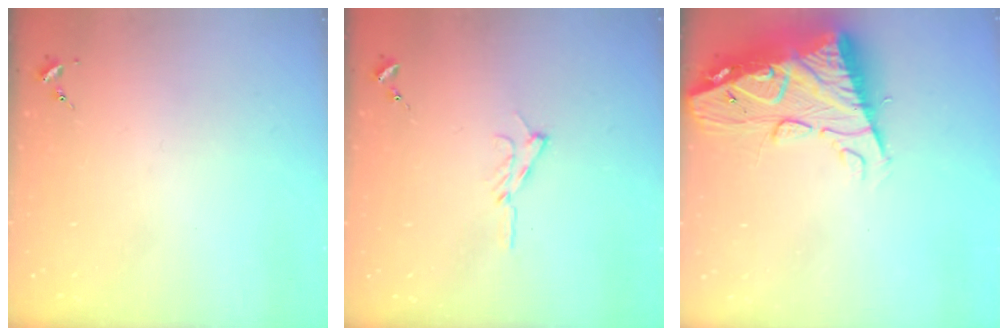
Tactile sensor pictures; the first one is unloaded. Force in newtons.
{"total": 6.5, "press": 6.5, "slide": 0.8}
{"total": 17.9, "press": 17.8, "slide": 1.7}